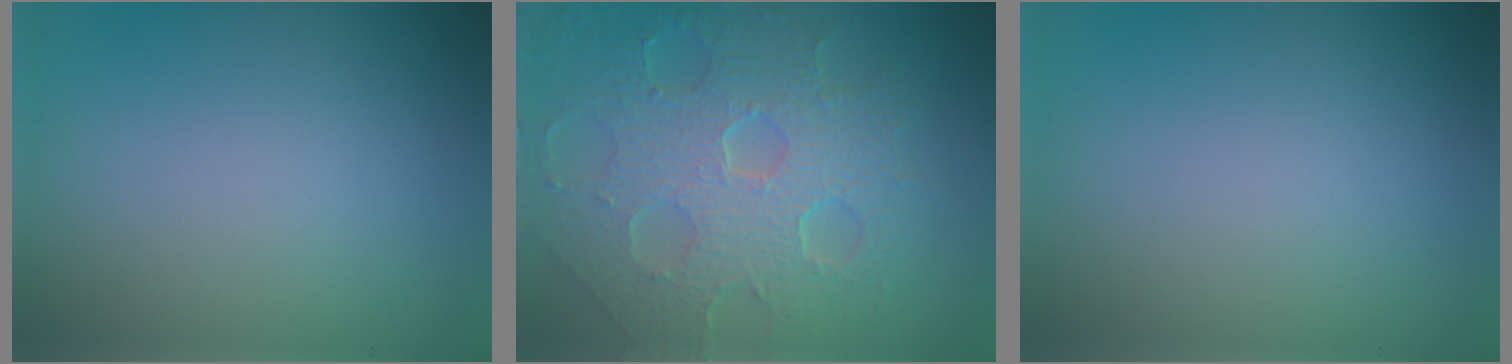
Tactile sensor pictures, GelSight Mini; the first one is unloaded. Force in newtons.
{"total": 8.7, "press": 5.9, "slide": 6.4}
{"total": 0.0}